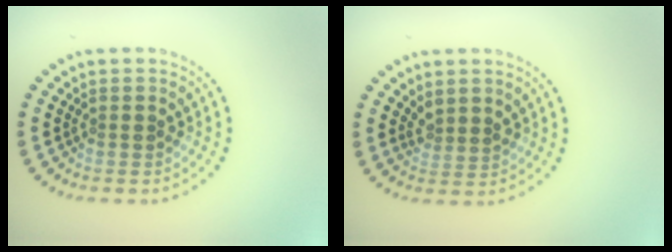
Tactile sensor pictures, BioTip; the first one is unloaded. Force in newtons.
{"total": 1.4, "press": 1.1, "slide": 0.9}